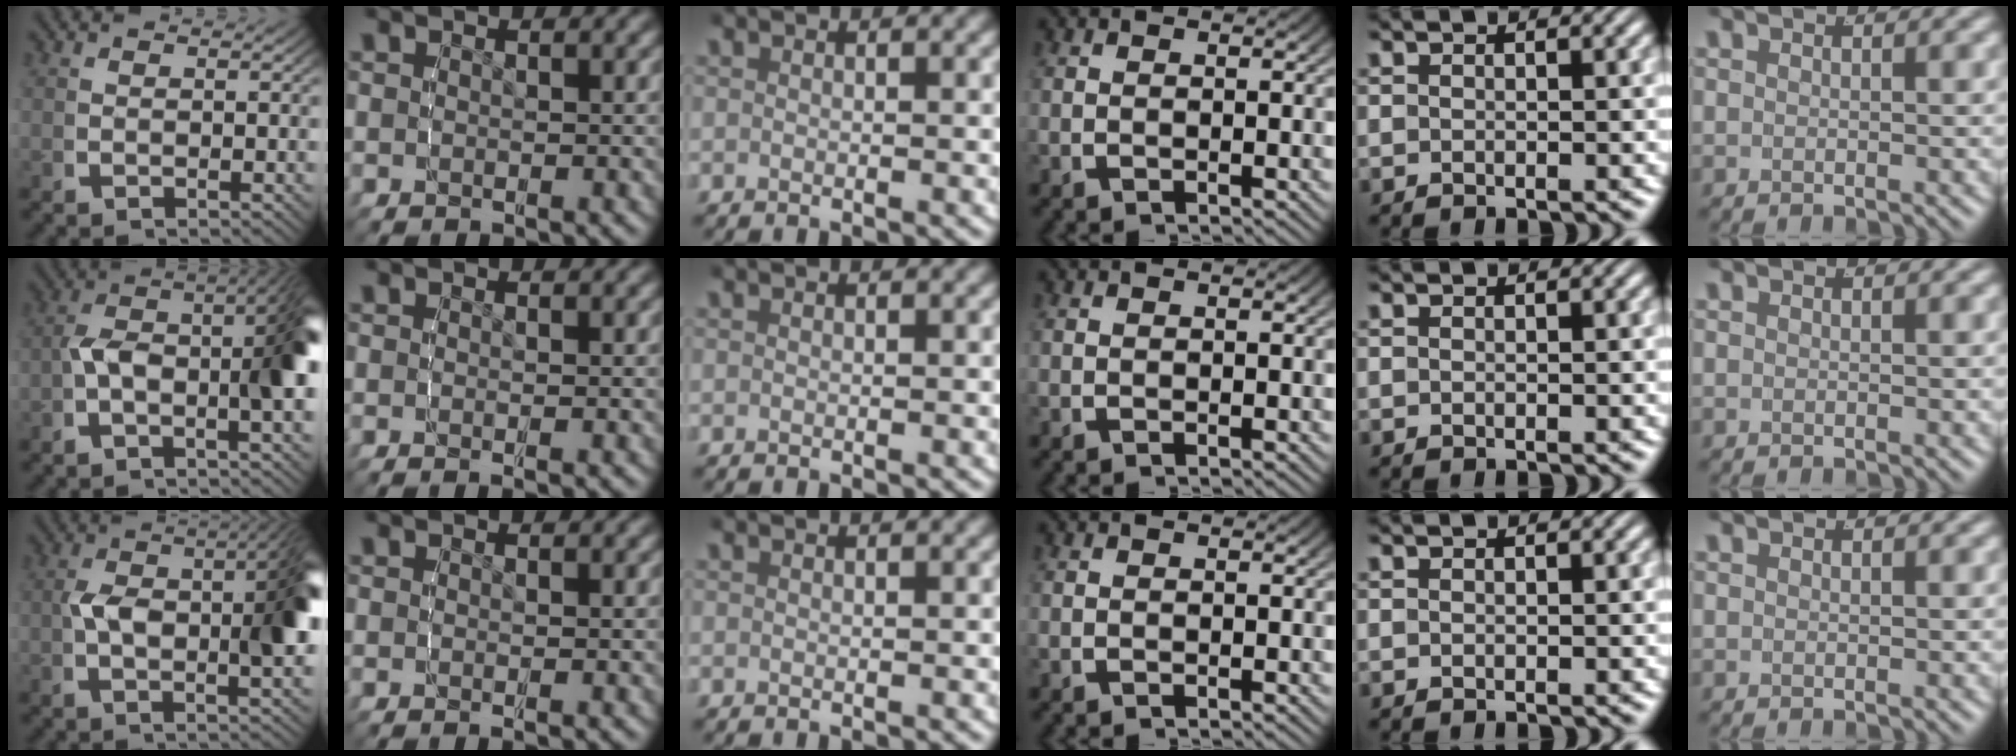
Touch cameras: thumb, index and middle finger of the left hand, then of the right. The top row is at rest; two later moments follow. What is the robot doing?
{"motion": "lift_and_place", "object": "glasses"}